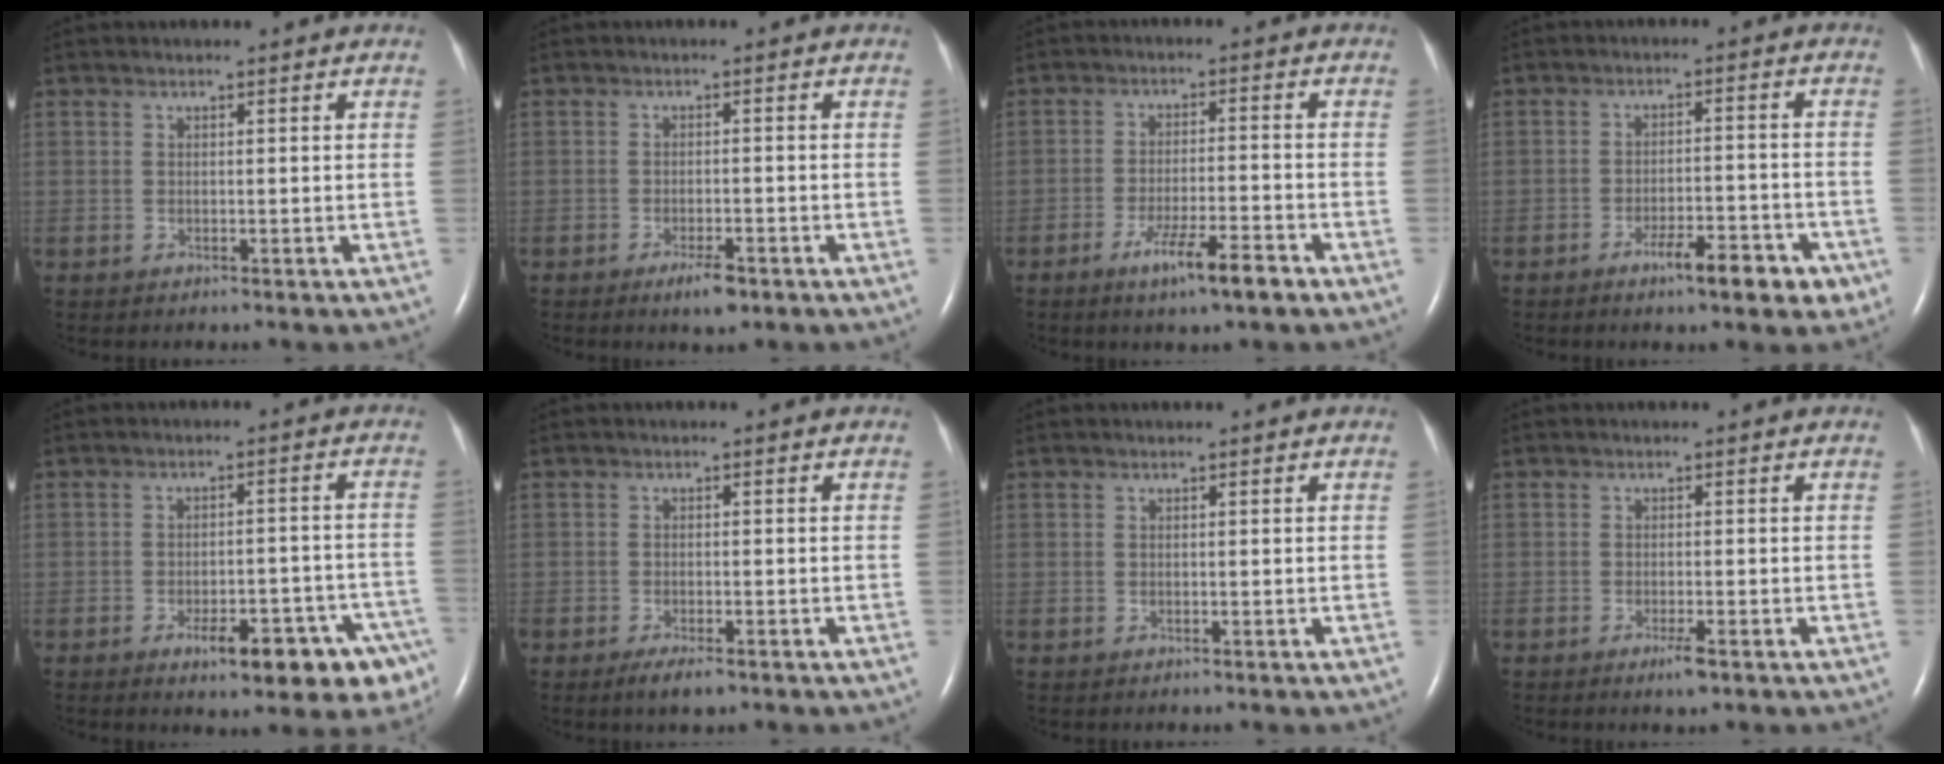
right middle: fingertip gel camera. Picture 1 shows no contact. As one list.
[{"total": 3.1, "force": [-2.1, 0.7, 2.3], "torque": [-0.044, -0.003, -0.031]}, {"total": 6.9, "force": [-4.4, 0.4, 5.3], "torque": [-0.098, -0.009, -0.072]}, {"total": 7.1, "force": [-4.3, 1.8, 5.4], "torque": [-0.073, 0.002, -0.058]}, {"total": 11.2, "force": [-6.9, 3.2, 8.2], "torque": [-0.073, 0.021, -0.084]}, {"total": 2.8, "force": [-1.9, 0.7, 1.9], "torque": [-0.039, -0.004, -0.030]}, {"total": 0.0}, {"total": 1.8, "force": [-1.1, 0.1, 1.4], "torque": [-0.030, -0.004, -0.018]}]